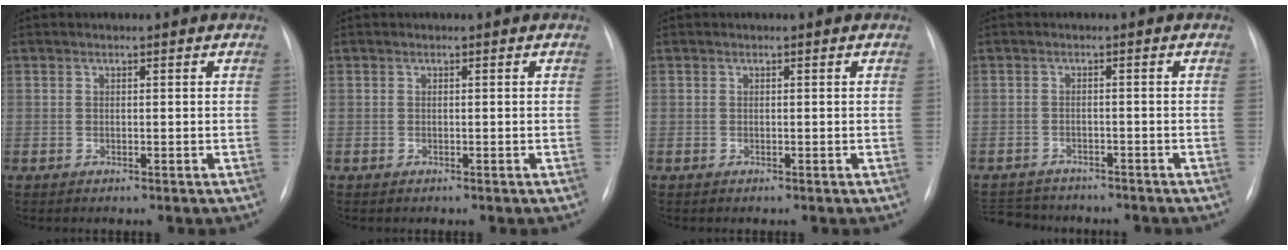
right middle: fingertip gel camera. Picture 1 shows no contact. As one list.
[{"total": 0.0}, {"total": 0.0}, {"total": 8.1, "force": [-7.4, 2.9, 1.9], "torque": [-0.037, 0.002, -0.106]}]